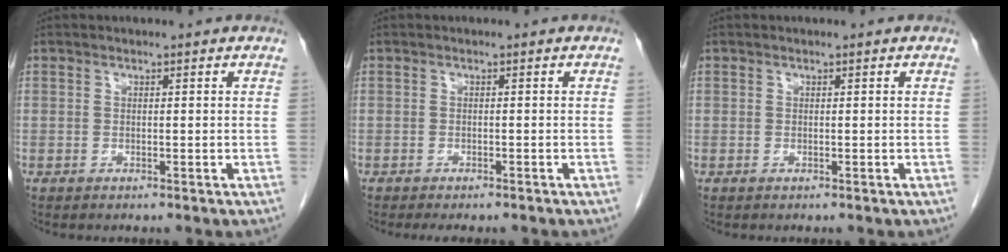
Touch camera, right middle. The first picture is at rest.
{"total": 4.0, "force": [-3.4, 1.0, 1.7], "torque": [-0.015, -0.006, -0.044]}
{"total": 0.0}